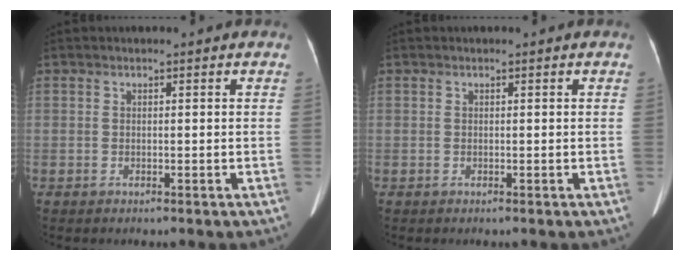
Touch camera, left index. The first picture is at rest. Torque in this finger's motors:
{"motor_torque": [0.00, 0.00, 0.00, 0.01]}